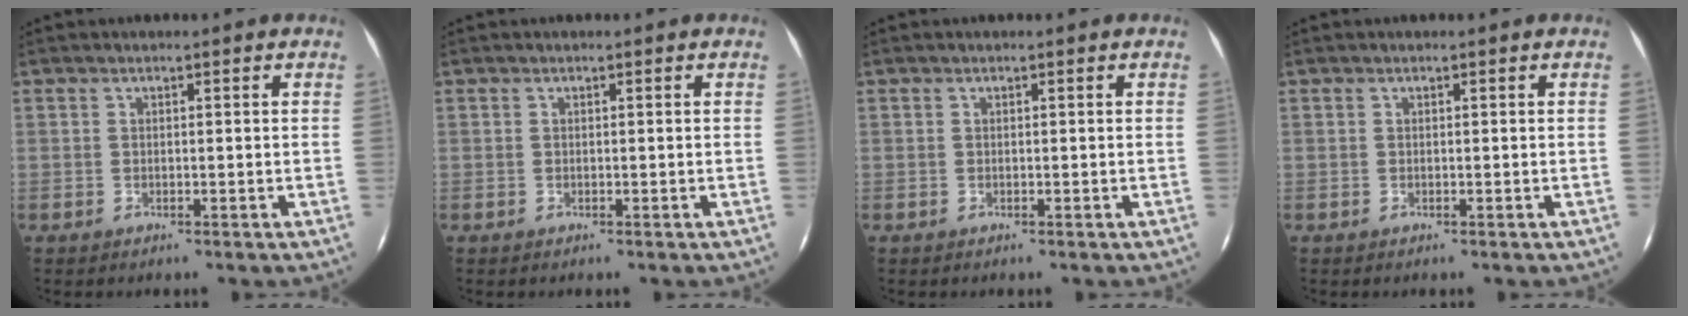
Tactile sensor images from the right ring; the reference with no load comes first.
{"total": 0.0}
{"total": 0.0}
{"total": 0.0}